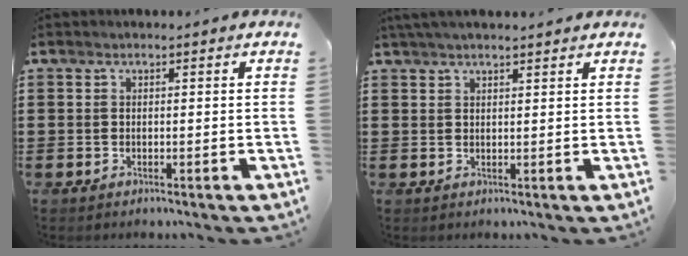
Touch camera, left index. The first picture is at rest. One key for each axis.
{"total": 1.9, "fx": 1.7, "fy": 0.1, "fz": 0.9, "tx": -0.020, "ty": 0.002, "tz": 0.033}